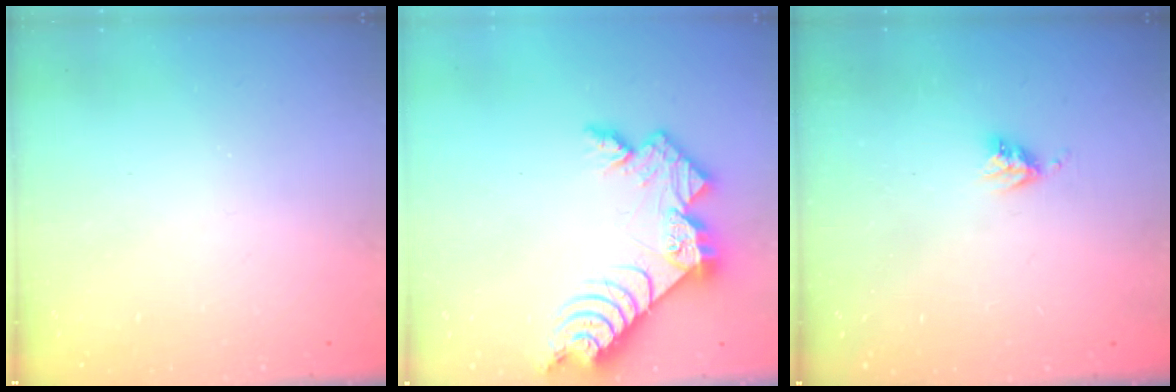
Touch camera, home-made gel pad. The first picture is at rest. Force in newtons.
{"total": 11.2, "press": 11.2, "slide": 0.8}
{"total": 5.2, "press": 5.2, "slide": 0.6}